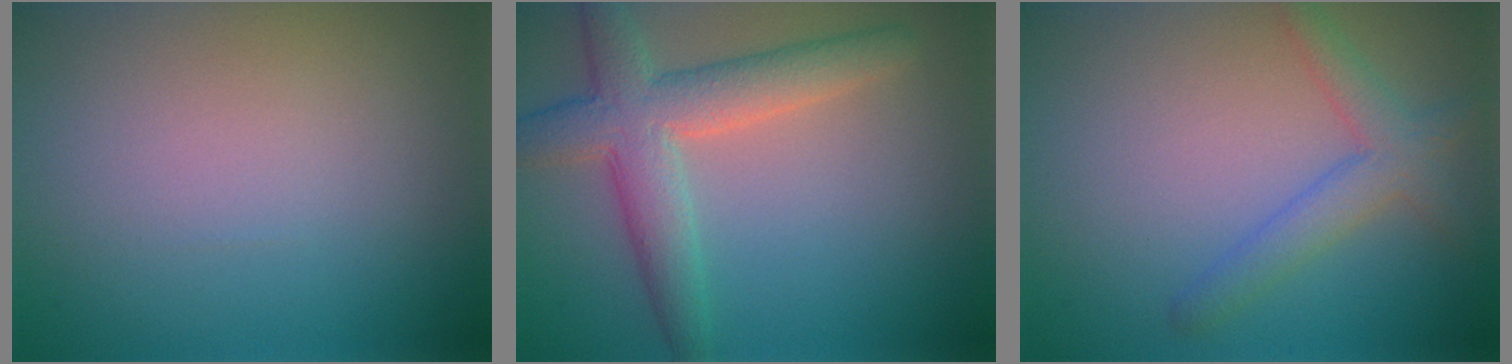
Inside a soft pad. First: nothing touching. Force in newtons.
{"total": 5.6, "press": 5.6, "slide": 0.4}
{"total": 3.0, "press": 3.0, "slide": 0.1}